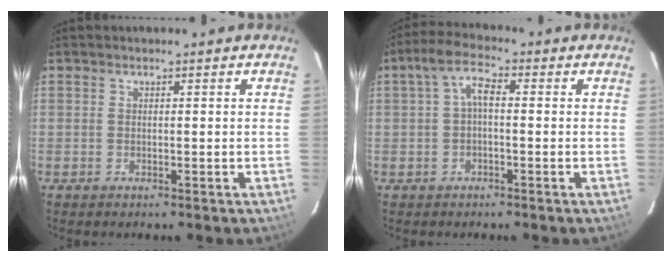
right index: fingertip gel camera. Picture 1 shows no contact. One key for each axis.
{"total": 4.4, "fx": 0.1, "fy": 1.7, "fz": 4.0, "tx": -0.085, "ty": 0.018, "tz": 0.002}